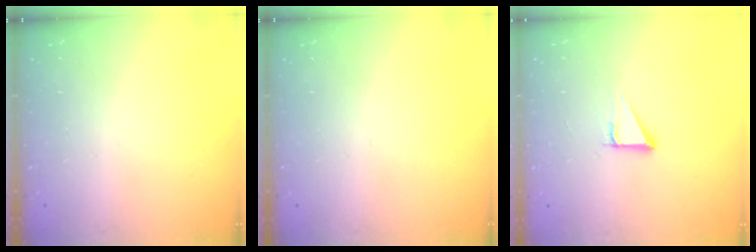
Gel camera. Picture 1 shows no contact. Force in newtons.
{"total": 0.0}
{"total": 2.9, "press": 2.9, "slide": 0.1}